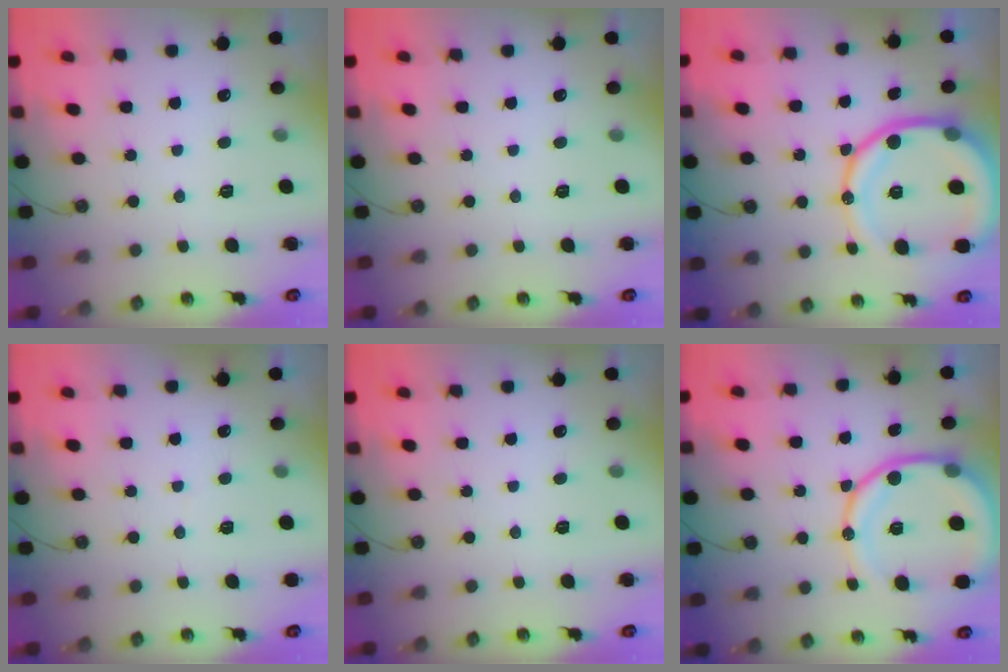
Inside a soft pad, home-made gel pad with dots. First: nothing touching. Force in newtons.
{"total": 0.0}
{"total": 19.5, "press": 19.3, "slide": 2.3}
{"total": 1.4, "press": 1.4, "slide": 0.1}
{"total": 0.0}
{"total": 15.5, "press": 15.4, "slide": 2.1}